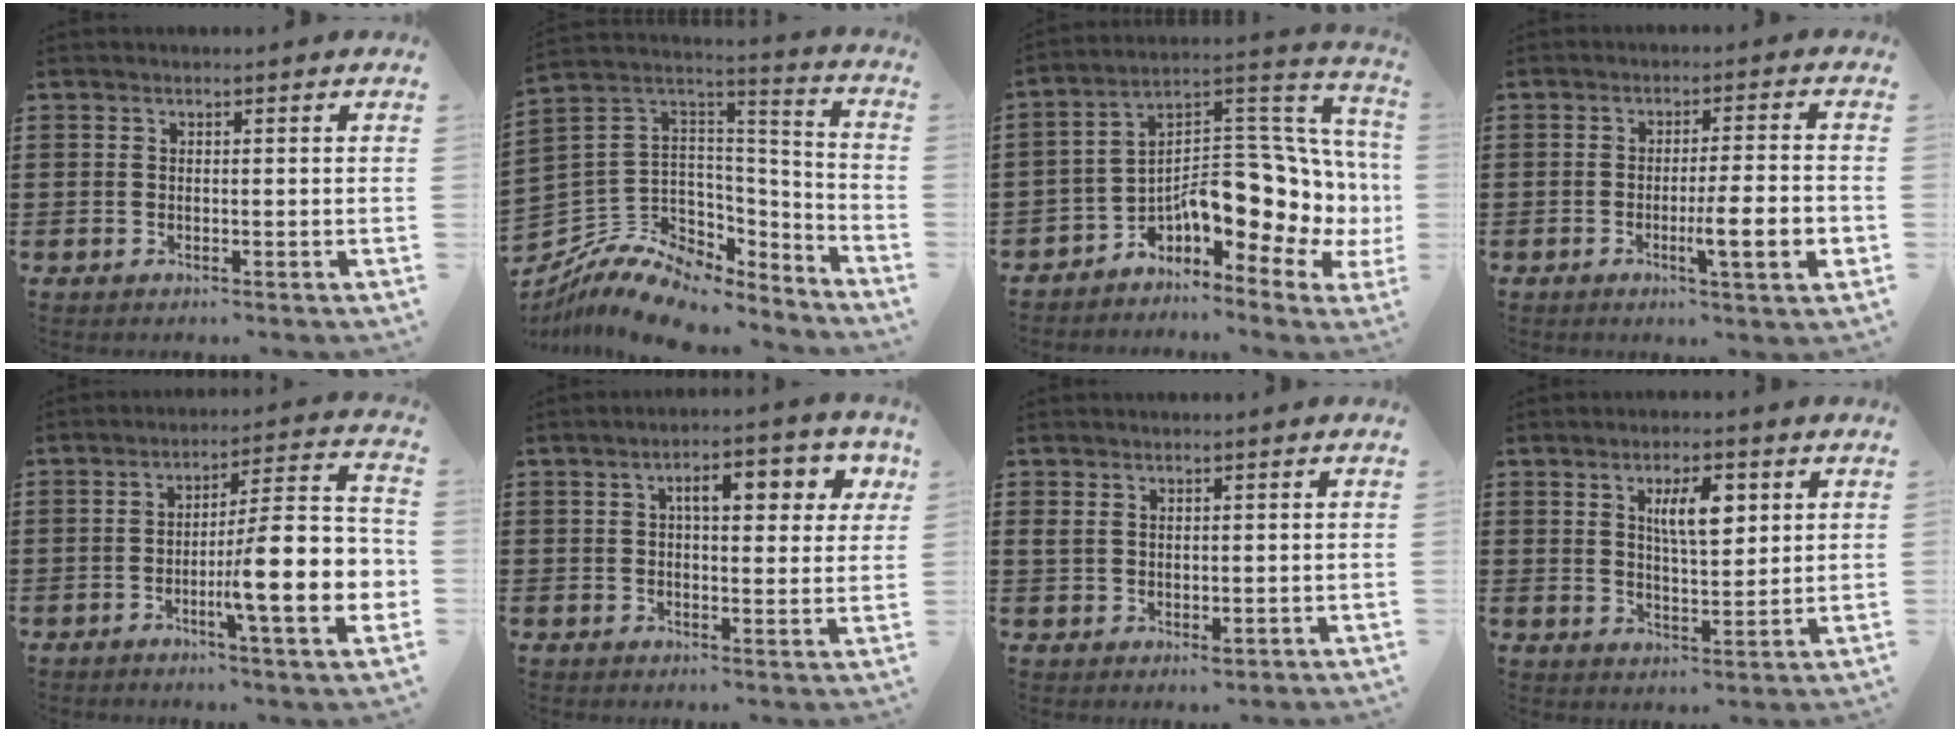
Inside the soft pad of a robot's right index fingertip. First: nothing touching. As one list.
[{"total": 9.8, "force": [-7.0, 5.7, 3.6], "torque": [-0.092, 0.005, -0.133]}, {"total": 10.1, "force": [-1.9, 5.6, 8.2], "torque": [-0.101, -0.046, -0.045]}, {"total": 7.6, "force": [-2.1, 0.6, 7.2], "torque": [-0.114, -0.007, -0.034]}, {"total": 12.9, "force": [-3.2, 2.0, 12.4], "torque": [-0.190, -0.023, -0.061]}, {"total": 6.2, "force": [2.2, 2.3, 5.3], "torque": [-0.088, 0.003, 0.028]}, {"total": 2.1, "force": [1.0, 1.3, 1.3], "torque": [-0.030, 0.003, 0.019]}, {"total": 6.2, "force": [2.3, 2.2, 5.3], "torque": [-0.094, 0.002, 0.035]}]